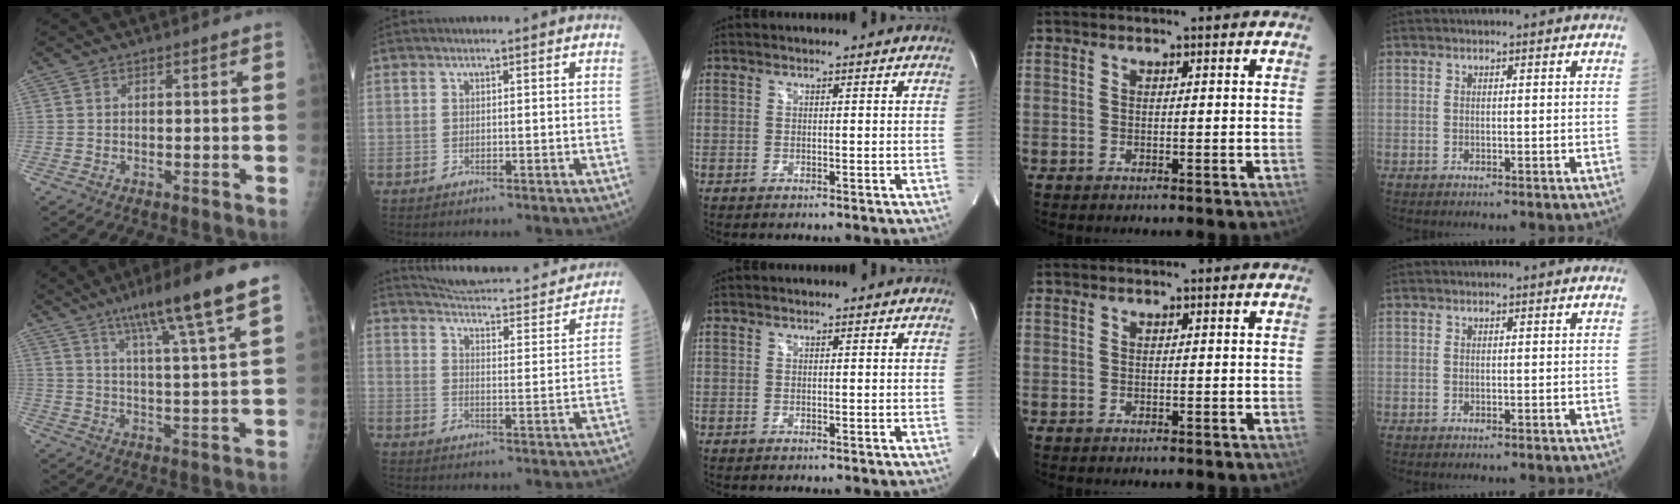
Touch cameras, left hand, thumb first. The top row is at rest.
{"thumb": {"total": 14.0, "force": [8.5, 0.5, 11.2], "torque": [-0.182, -0.028, 0.133]}, "index": {"total": 18.5, "force": [16.8, 3.7, 6.7], "torque": [-0.089, -0.015, 0.206]}}